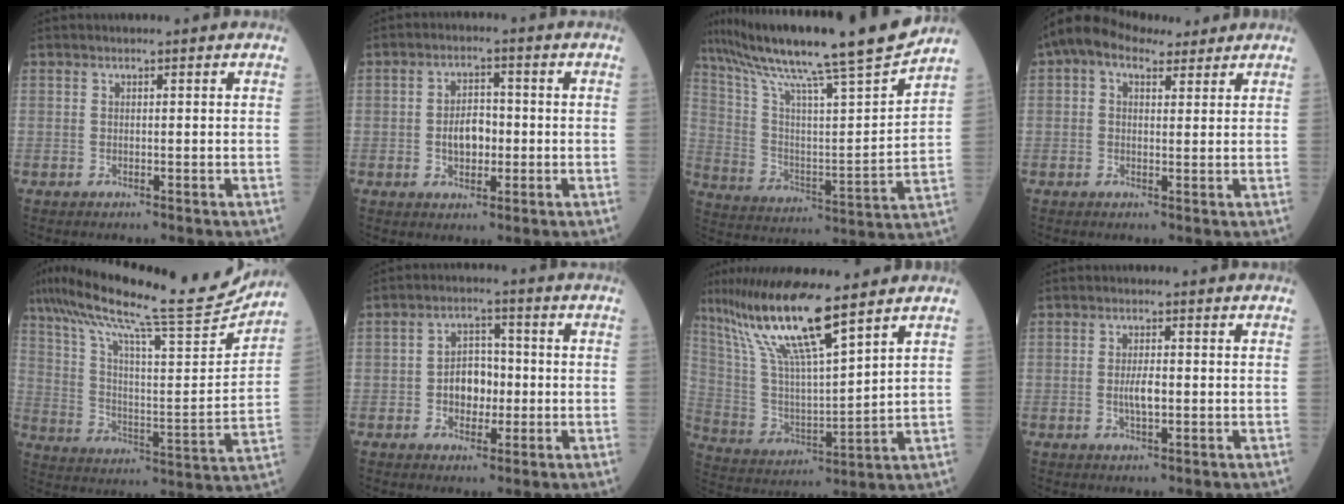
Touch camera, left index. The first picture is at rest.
{"total": 4.8, "force": [-0.7, 2.9, 3.8], "torque": [-0.070, 0.011, -0.012]}
{"total": 22.4, "force": [18.9, -0.9, 11.9], "torque": [-0.207, -0.023, 0.300]}
{"total": 7.0, "force": [4.7, 3.6, 3.7], "torque": [-0.076, 0.043, 0.083]}
{"total": 24.1, "force": [21.0, 0.9, 11.9], "torque": [-0.214, -0.020, 0.315]}
{"total": 5.7, "force": [-0.9, 3.8, 4.1], "torque": [-0.071, 0.016, -0.014]}
{"total": 15.2, "force": [11.0, 0.7, 10.4], "torque": [-0.209, 0.005, 0.213]}
{"total": 3.1, "force": [-0.4, 0.8, 2.9], "torque": [-0.061, -0.001, -0.006]}